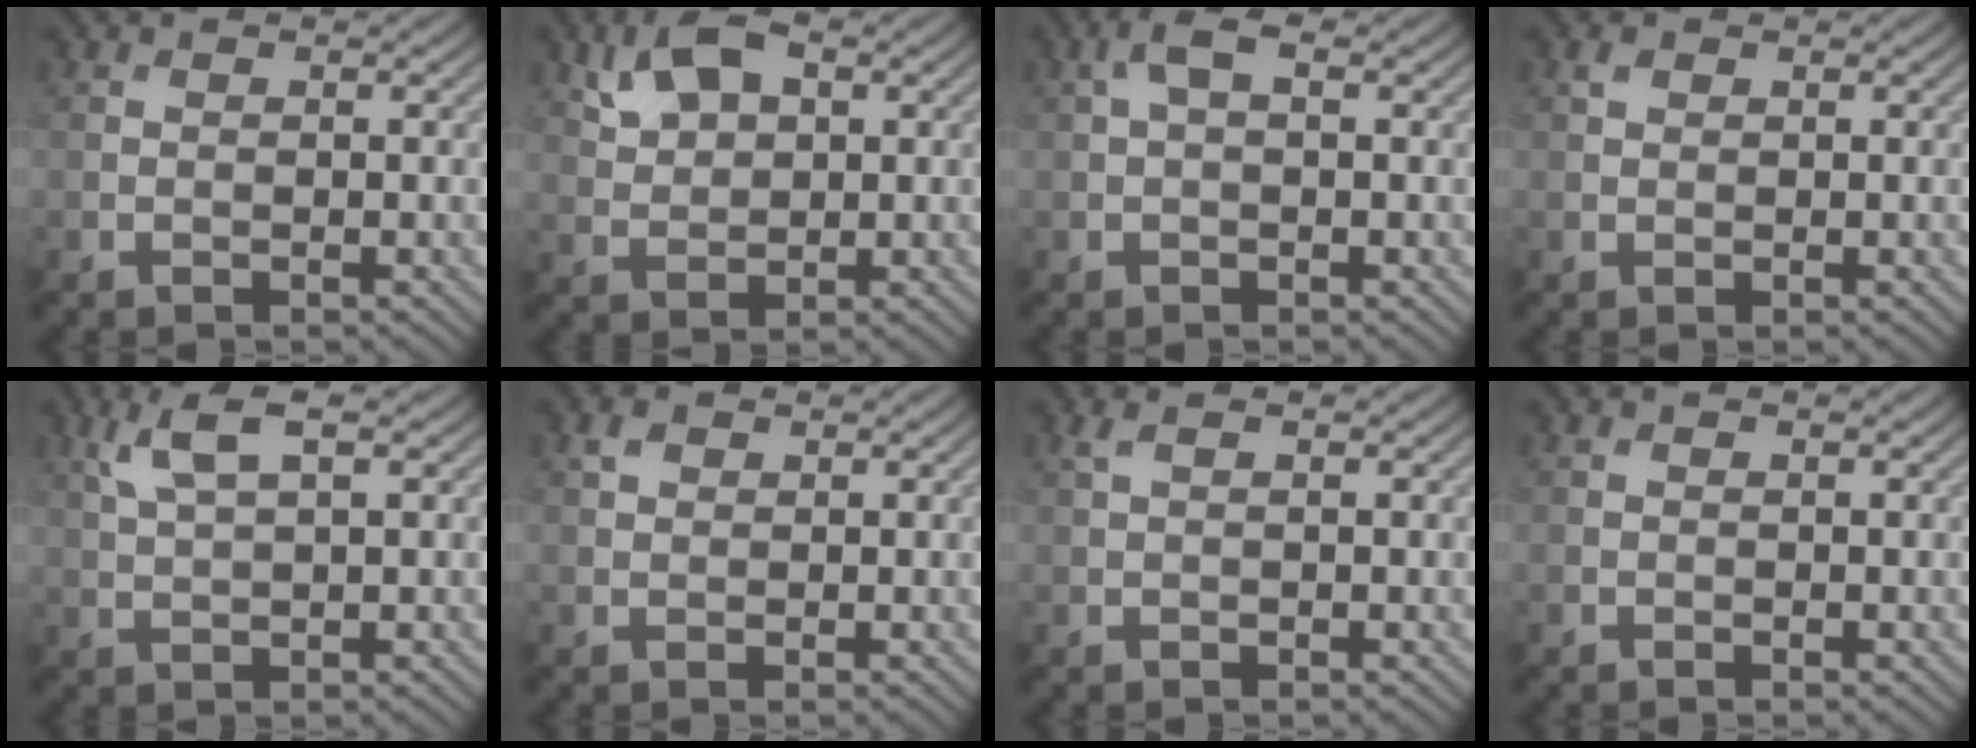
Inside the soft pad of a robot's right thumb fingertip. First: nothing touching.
{"total": 5.9, "force": [2.8, 3.3, 4.1], "torque": [-0.090, 0.006, 0.052]}
{"total": 2.7, "force": [0.8, 1.1, 2.3], "torque": [-0.052, 0.009, 0.011]}
{"total": 0.8, "force": [0.5, 0.5, 0.4], "torque": [-0.010, 0.001, 0.010]}
{"total": 4.3, "force": [2.1, 1.1, 3.6], "torque": [-0.090, 0.009, 0.046]}
{"total": 1.3, "force": [0.7, 0.8, 0.7], "torque": [-0.015, 0.004, 0.013]}
{"total": 1.1, "force": [0.6, 0.2, 0.9], "torque": [-0.025, 0.007, 0.013]}
{"total": 0.0}